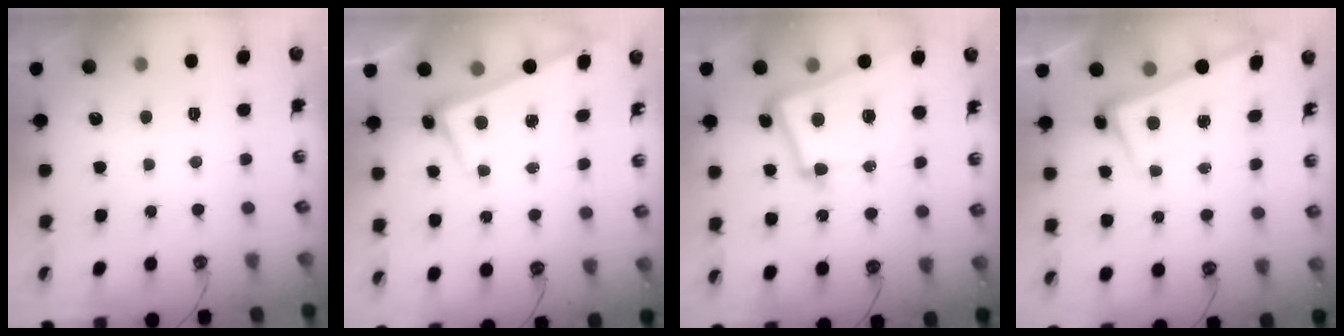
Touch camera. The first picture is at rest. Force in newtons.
{"total": 2.8, "press": 2.8, "slide": 0.4}
{"total": 12.6, "press": 12.3, "slide": 2.5}
{"total": 2.2, "press": 2.0, "slide": 0.9}